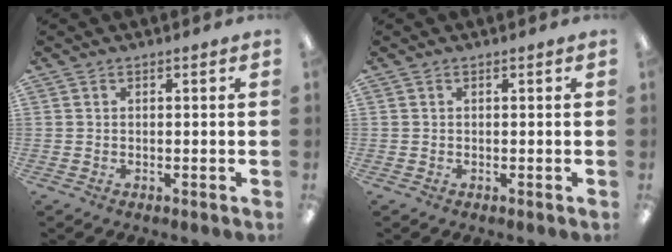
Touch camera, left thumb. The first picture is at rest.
{"total": 0.0}